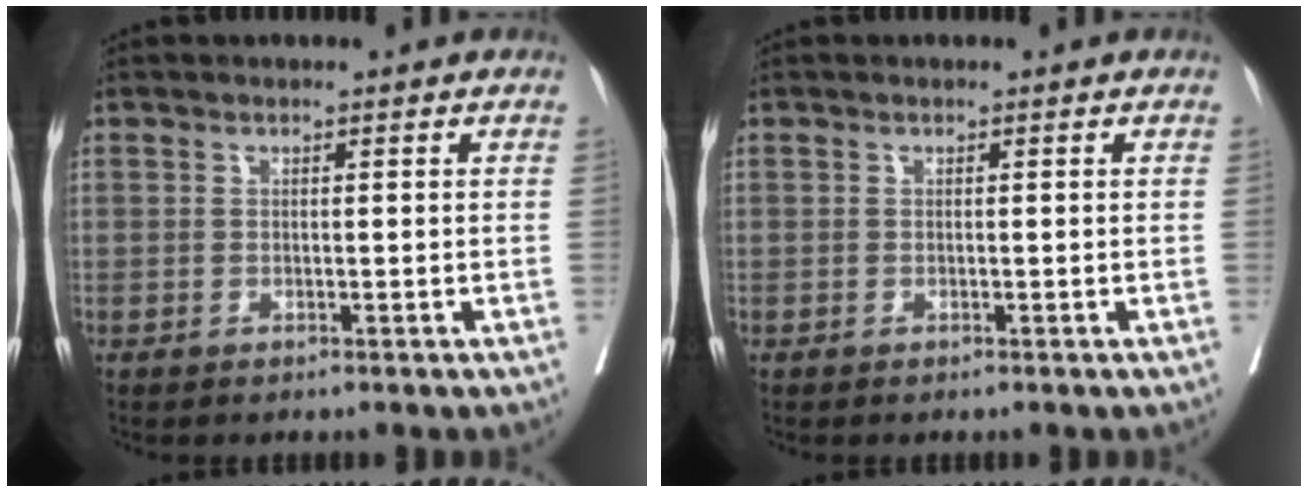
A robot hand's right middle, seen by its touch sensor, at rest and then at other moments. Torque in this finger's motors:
{"motor_torque": [0.96, -0.91, 0.36, 0.01]}